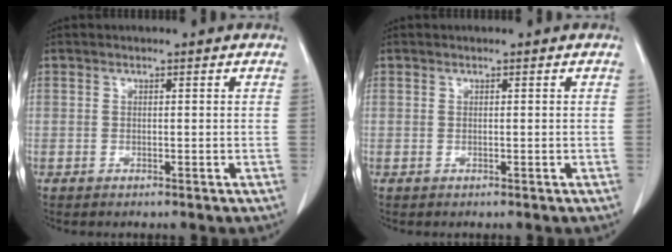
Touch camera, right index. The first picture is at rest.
{"total": 0.0}